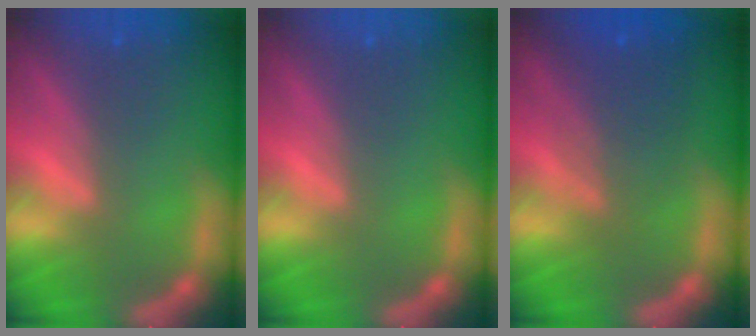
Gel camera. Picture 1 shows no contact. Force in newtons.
{"total": 0.0}
{"total": 5.0}